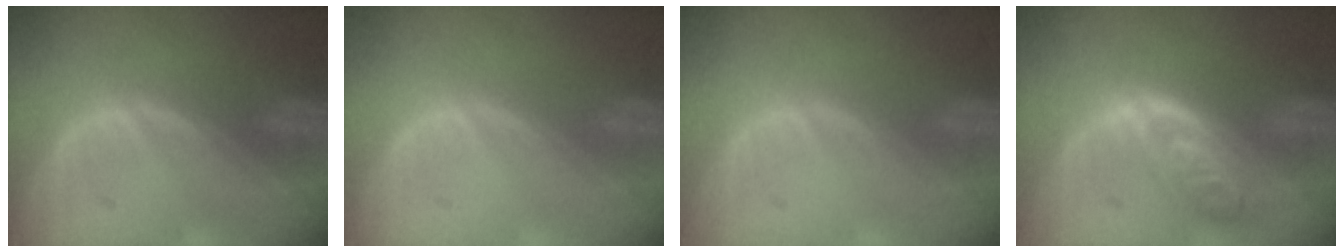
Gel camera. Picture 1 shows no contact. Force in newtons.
{"total": 0.0}
{"total": 0.0}
{"total": 6.2, "press": 5.7, "slide": 2.6}